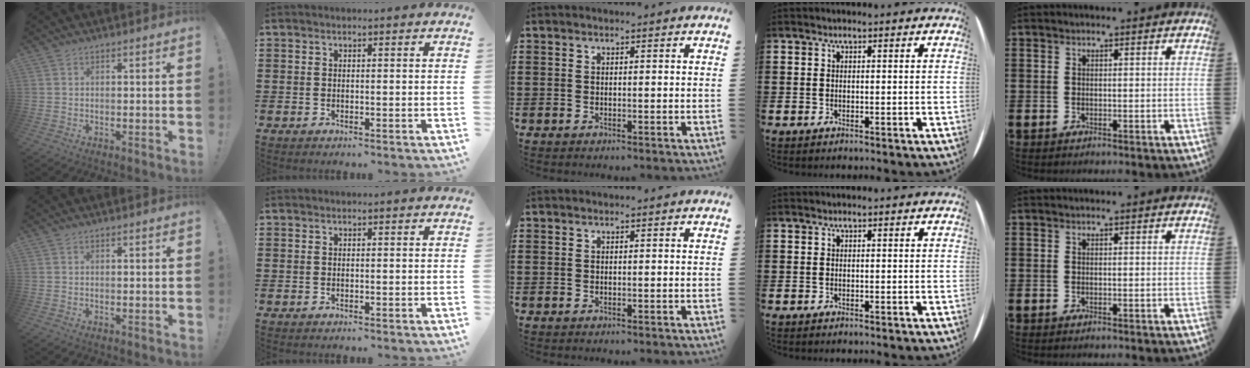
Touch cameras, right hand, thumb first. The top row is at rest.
{}